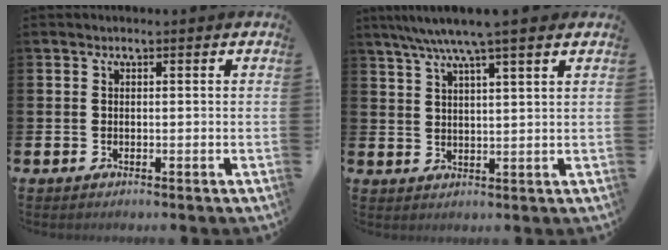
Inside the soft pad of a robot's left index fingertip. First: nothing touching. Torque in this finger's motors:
{"motor_torque": [0.92, -0.95, 1.05, 0.21]}